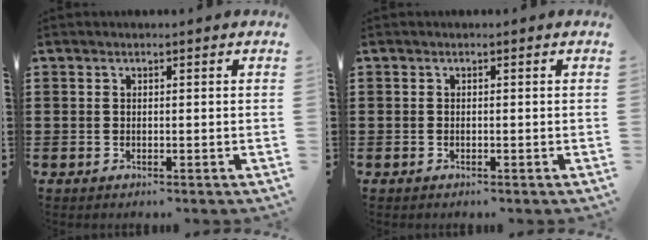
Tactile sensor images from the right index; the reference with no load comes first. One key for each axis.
{"total": 0.0}